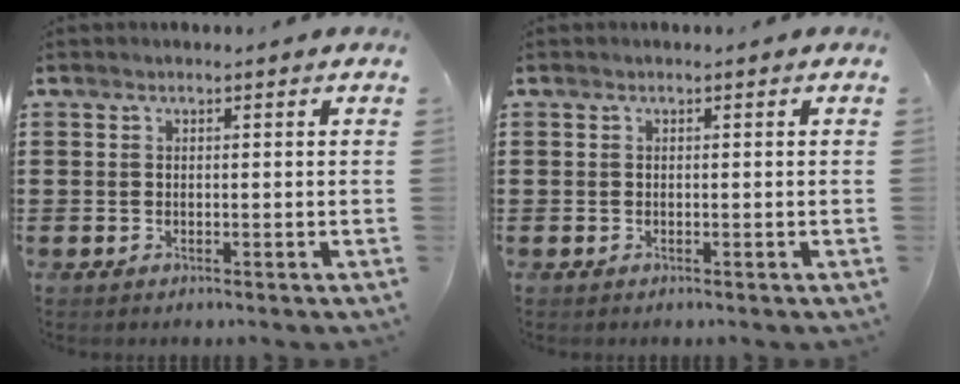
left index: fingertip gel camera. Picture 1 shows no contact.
{"total": 0.0}